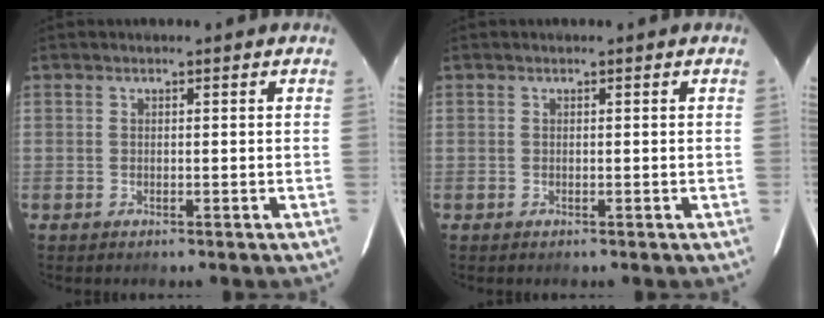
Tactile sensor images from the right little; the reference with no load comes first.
{"total": 0.0}